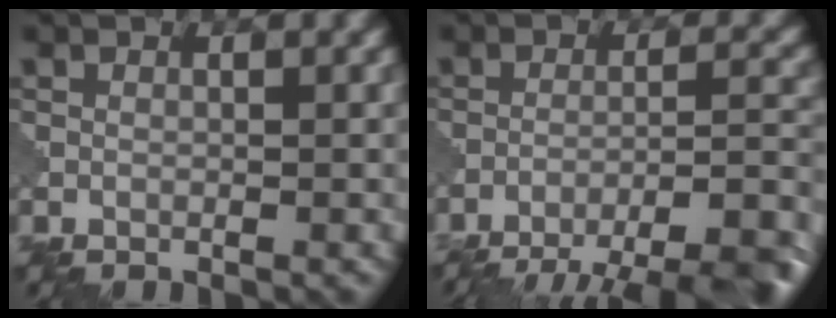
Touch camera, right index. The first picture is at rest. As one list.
[{"total": 12.5, "force": [-10.5, 3.0, 6.1], "torque": [-0.074, 0.002, -0.125]}]